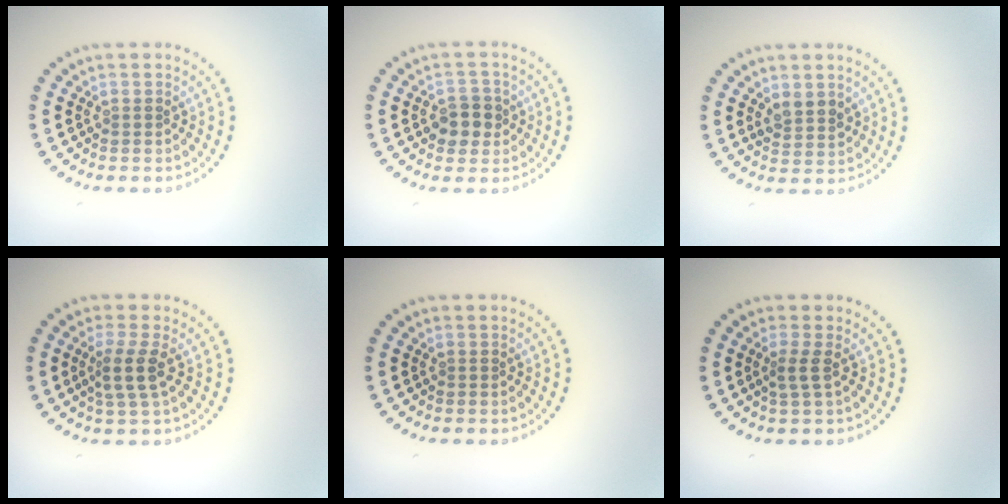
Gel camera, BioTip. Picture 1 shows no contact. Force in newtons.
{"total": 2.7, "press": 2.7, "slide": 0.6}
{"total": 1.9, "press": 1.8, "slide": 0.7}
{"total": 2.5, "press": 2.0, "slide": 1.6}
{"total": 0.0}
{"total": 1.7, "press": 1.1, "slide": 1.3}